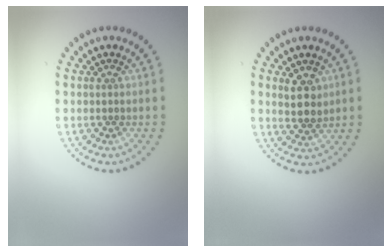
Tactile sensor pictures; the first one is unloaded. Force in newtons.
{"total": 2.7, "press": 2.5, "slide": 1.0}